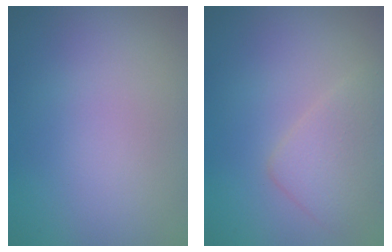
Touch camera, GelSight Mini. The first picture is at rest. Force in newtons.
{"total": 3.1, "press": 3.1, "slide": 0.2}